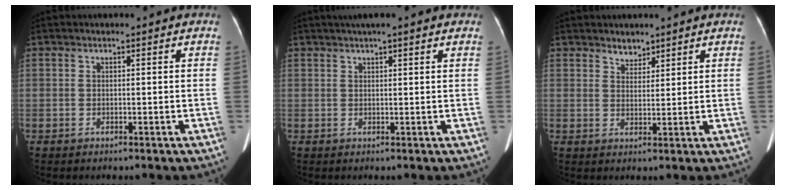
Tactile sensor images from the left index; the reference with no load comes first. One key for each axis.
{"total": 5.7, "fx": 4.4, "fy": 0.4, "fz": 3.6, "tx": -0.052, "ty": 0.034, "tz": 0.061}
{"total": 2.2, "fx": 1.9, "fy": 1.0, "fz": 0.3, "tx": -0.003, "ty": 0.001, "tz": 0.033}